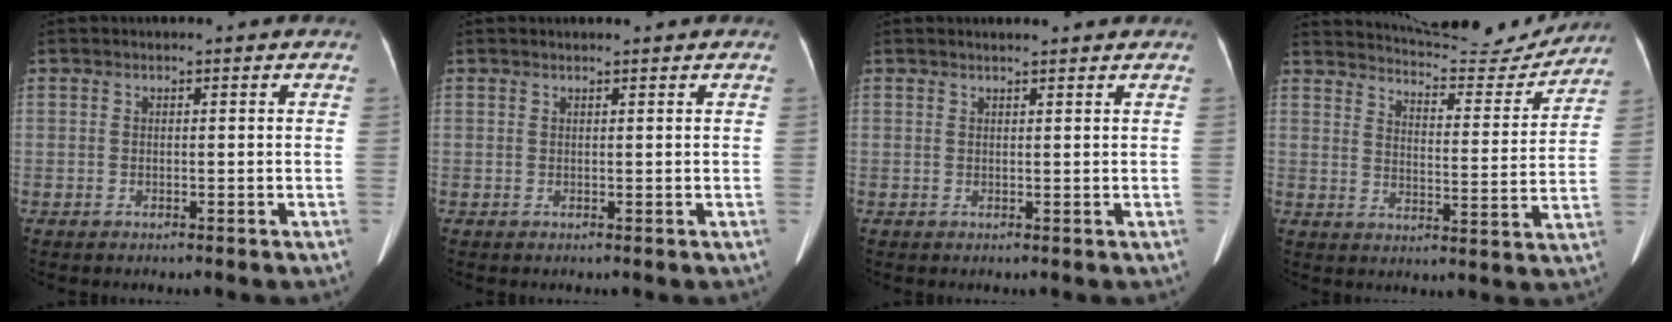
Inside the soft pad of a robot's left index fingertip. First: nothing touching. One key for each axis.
{"total": 1.1, "fx": 1.0, "fy": 0.0, "fz": 0.4, "tx": -0.009, "ty": 0.009, "tz": 0.017}
{"total": 2.7, "fx": 2.5, "fy": 0.3, "fz": 0.9, "tx": -0.015, "ty": 0.011, "tz": 0.032}
{"total": 17.0, "fx": 16.5, "fy": 2.1, "fz": 3.7, "tx": -0.049, "ty": -0.036, "tz": 0.215}